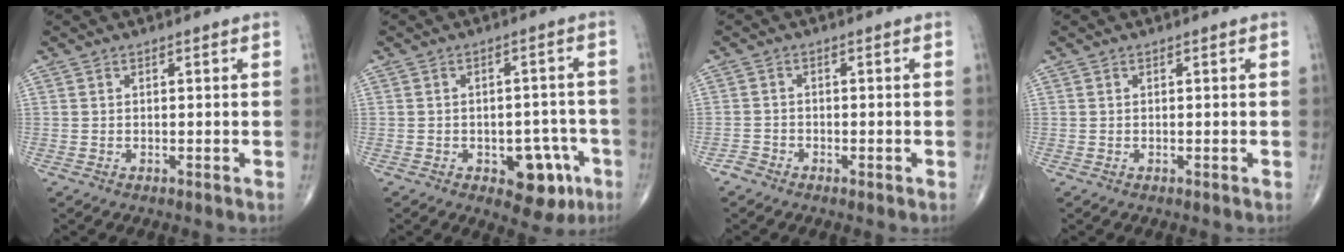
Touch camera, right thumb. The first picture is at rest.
{"total": 8.9, "force": [-3.8, 5.0, 6.2], "torque": [-0.043, 0.025, -0.041]}
{"total": 1.4, "force": [-1.2, 0.8, 0.0], "torque": [0.002, 0.000, -0.030]}
{"total": 0.0}